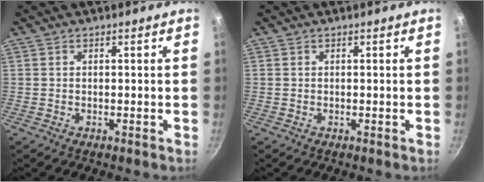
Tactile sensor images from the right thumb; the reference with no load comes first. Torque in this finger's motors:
{"motor_torque": [0.00, 0.00, 0.00, 0.00, 0.03]}